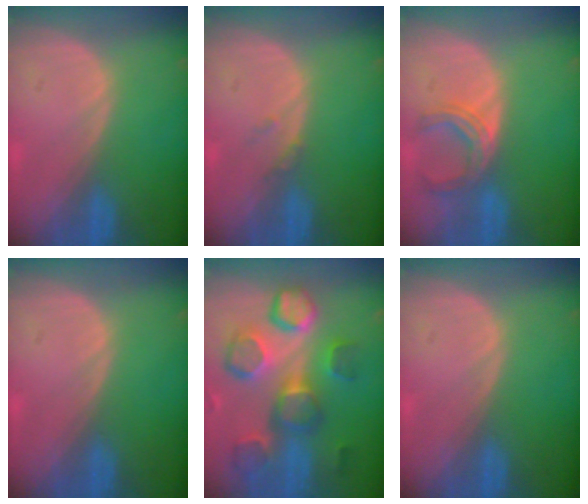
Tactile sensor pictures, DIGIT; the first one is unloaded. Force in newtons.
{"total": 1.0, "press": 1.0, "slide": 0.2}
{"total": 4.9, "press": 4.8, "slide": 1.1}
{"total": 0.0}
{"total": 11.0, "press": 10.6, "slide": 3.0}
{"total": 0.0}